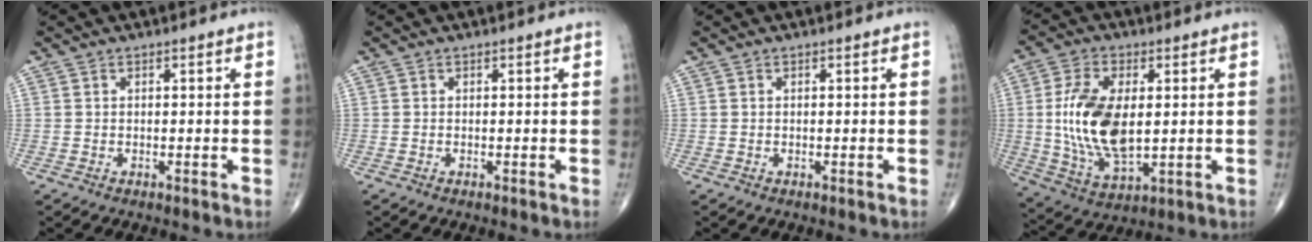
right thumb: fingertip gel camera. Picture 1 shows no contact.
{"total": 0.0}
{"total": 0.0}
{"total": 15.3, "force": [1.0, 7.9, 13.1], "torque": [-0.252, -0.013, 0.028]}